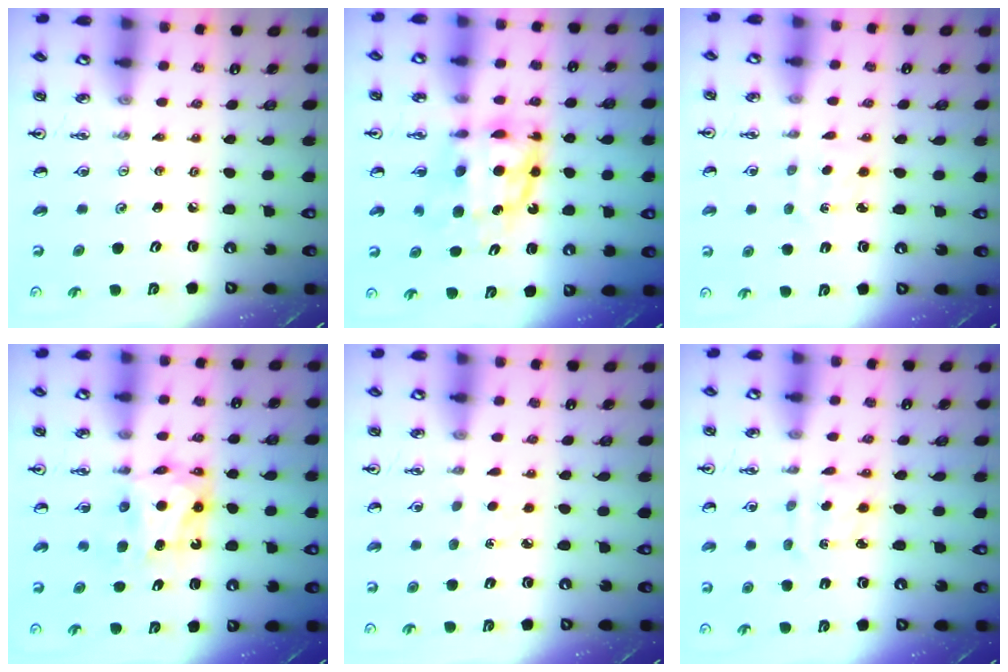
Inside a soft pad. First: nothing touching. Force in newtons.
{"total": 9.5, "press": 9.5, "slide": 0.9}
{"total": 0.9, "press": 0.9, "slide": 0.2}
{"total": 6.5, "press": 6.5, "slide": 0.2}
{"total": 2.4, "press": 2.4, "slide": 0.3}
{"total": 1.9, "press": 1.8, "slide": 0.6}